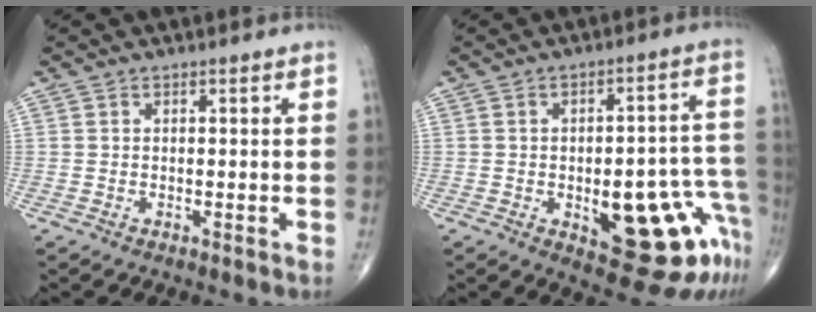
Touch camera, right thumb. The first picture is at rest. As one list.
[{"total": 18.0, "force": [-6.6, 6.9, 15.2], "torque": [-0.127, 0.049, -0.066]}]